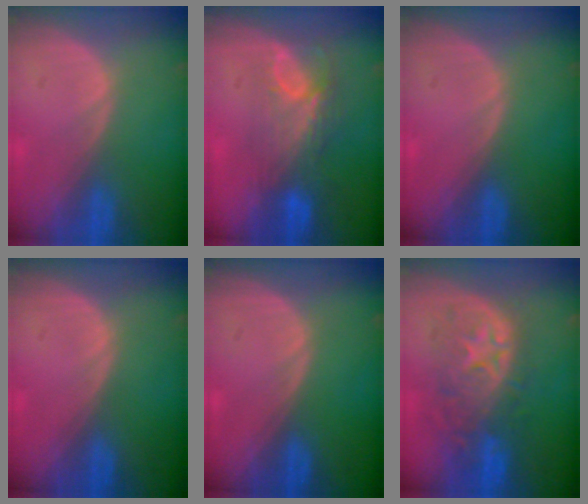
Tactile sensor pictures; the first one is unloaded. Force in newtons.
{"total": 7.9, "press": 7.0, "slide": 3.7}
{"total": 0.0}
{"total": 0.0}
{"total": 0.0}
{"total": 9.9, "press": 9.2, "slide": 3.5}